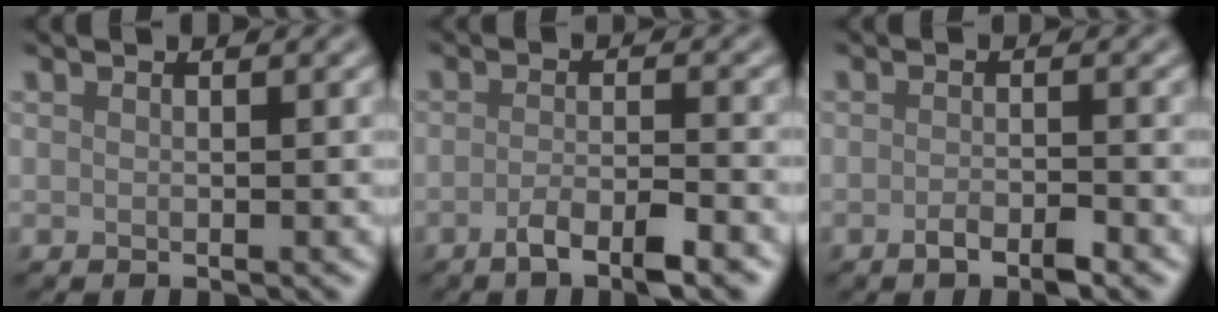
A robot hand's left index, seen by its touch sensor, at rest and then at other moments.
{"total": 4.0, "force": [-2.3, 0.9, 3.2], "torque": [-0.057, 0.000, -0.045]}
{"total": 2.2, "force": [-1.3, 0.6, 1.7], "torque": [-0.030, -0.001, -0.024]}